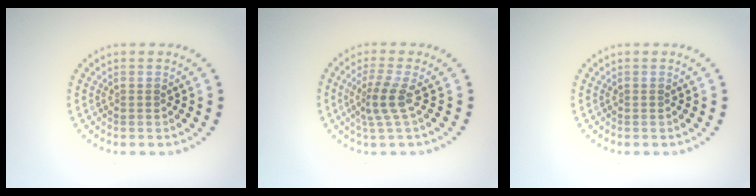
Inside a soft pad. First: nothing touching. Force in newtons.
{"total": 2.6, "press": 1.9, "slide": 1.9}
{"total": 0.0}